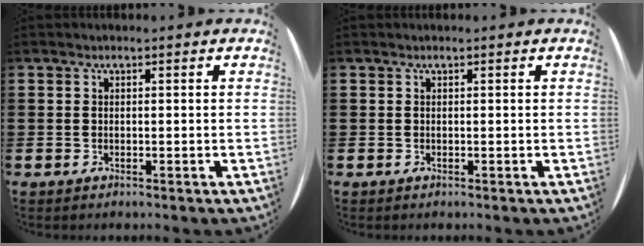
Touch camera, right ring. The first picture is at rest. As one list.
[{"total": 0.0}]